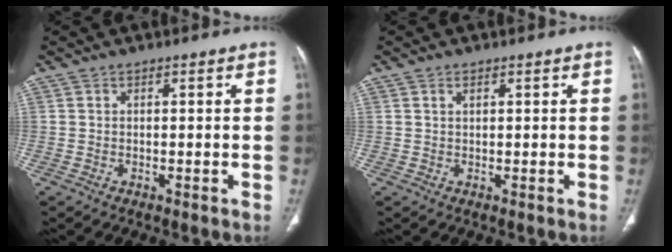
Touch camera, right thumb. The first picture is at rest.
{"total": 0.9, "force": [0.5, 0.4, 0.6], "torque": [-0.008, 0.002, 0.008]}